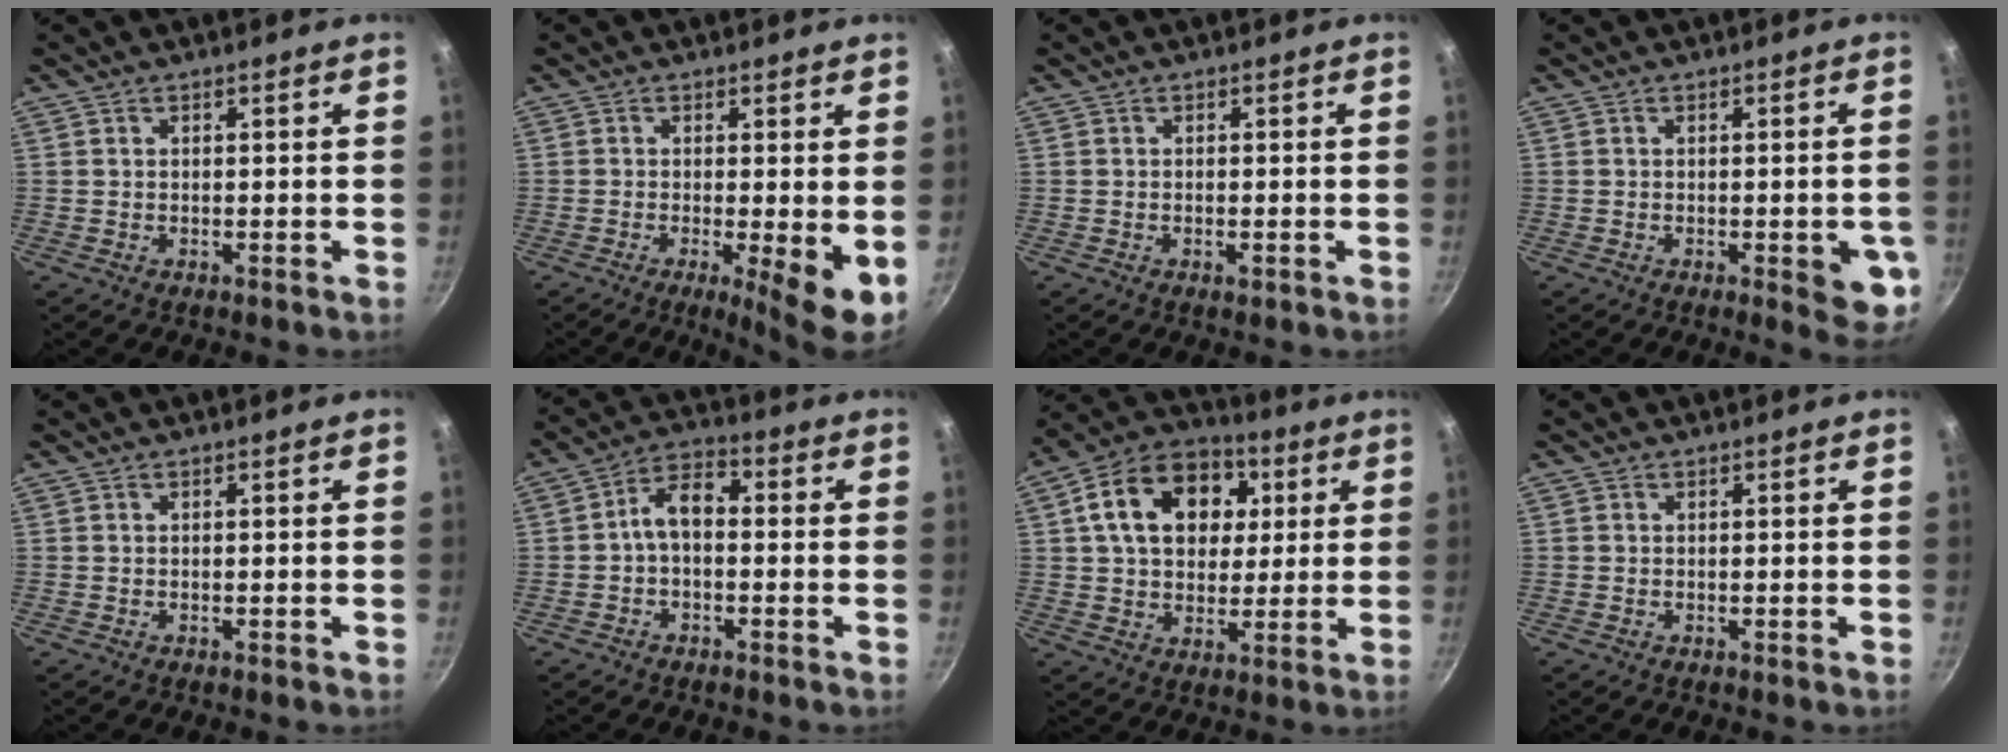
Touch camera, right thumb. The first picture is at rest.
{"total": 6.9, "force": [-1.0, 1.3, 6.7], "torque": [-0.096, -0.012, -0.011]}
{"total": 1.1, "force": [-0.4, 0.4, 1.0], "torque": [-0.019, 0.001, -0.007]}
{"total": 7.7, "force": [-2.1, 2.7, 6.9], "torque": [-0.059, 0.001, -0.023]}
{"total": 0.0}
{"total": 6.5, "force": [-0.7, 4.0, 5.1], "torque": [-0.078, 0.031, -0.025]}
{"total": 18.0, "force": [4.9, 13.1, 11.4], "torque": [-0.166, 0.016, 0.069]}
{"total": 0.0}